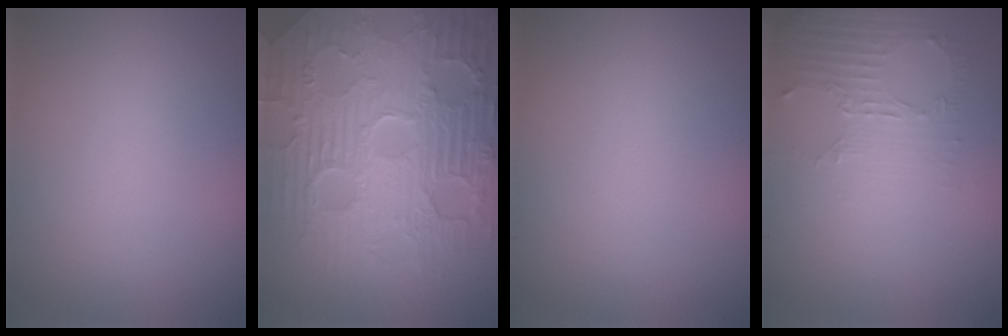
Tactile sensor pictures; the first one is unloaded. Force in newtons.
{"total": 11.5, "press": 7.4, "slide": 8.8}
{"total": 0.0}
{"total": 2.7, "press": 1.9, "slide": 1.9}